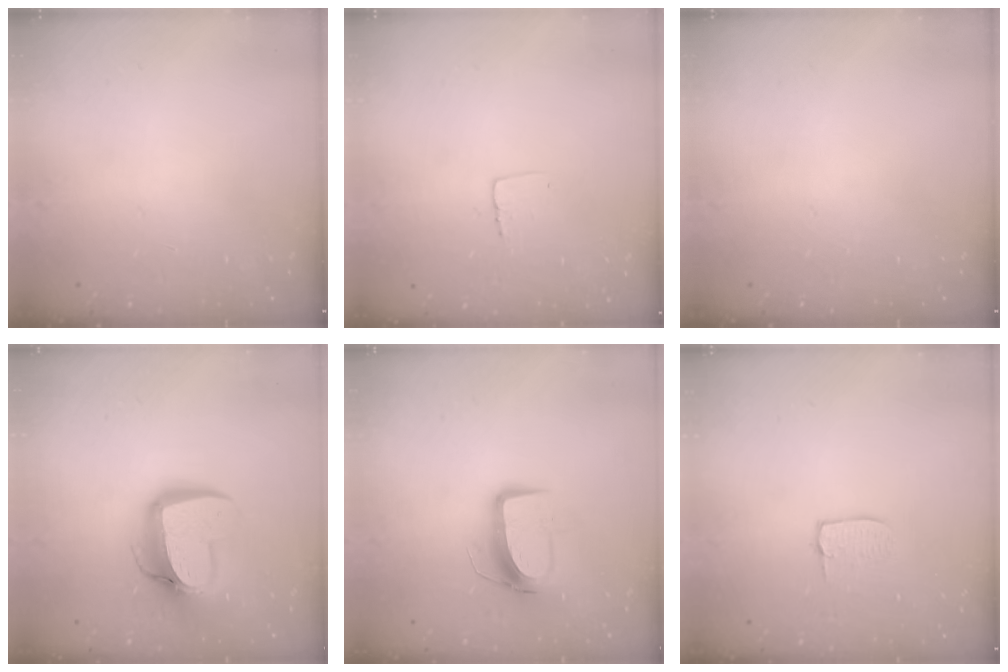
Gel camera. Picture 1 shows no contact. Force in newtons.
{"total": 4.0, "press": 4.0, "slide": 0.3}
{"total": 0.0}
{"total": 15.5, "press": 15.5, "slide": 1.2}
{"total": 10.5, "press": 10.4, "slide": 0.9}
{"total": 4.9, "press": 4.8, "slide": 0.4}